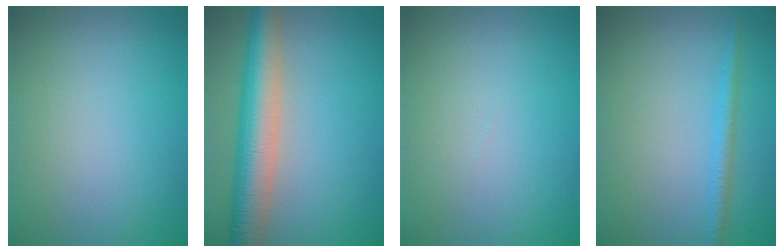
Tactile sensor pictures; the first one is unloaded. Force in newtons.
{"total": 7.2, "press": 7.1, "slide": 0.4}
{"total": 0.0}
{"total": 1.5, "press": 1.5, "slide": 0.1}